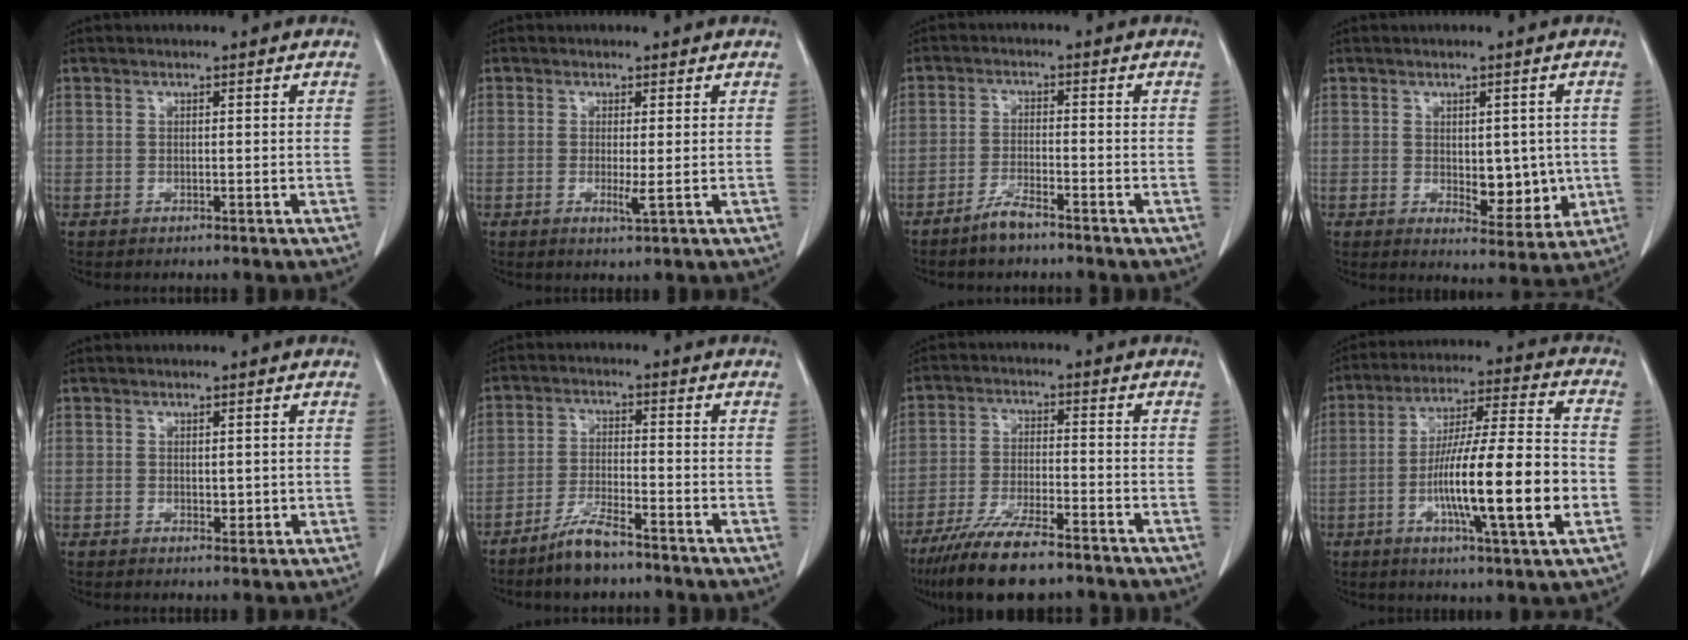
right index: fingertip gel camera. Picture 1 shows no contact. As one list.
[{"total": 1.9, "force": [-0.1, 0.1, 1.9], "torque": [-0.036, -0.007, 0.001]}, {"total": 3.8, "force": [-3.1, 0.5, 2.1], "torque": [-0.043, -0.002, -0.059]}, {"total": 7.0, "force": [-0.3, 3.6, 5.9], "torque": [-0.067, -0.006, 0.010]}, {"total": 1.8, "force": [0.1, 1.2, 1.3], "torque": [-0.016, -0.004, 0.005]}, {"total": 6.0, "force": [-4.8, 0.9, 3.6], "torque": [-0.078, -0.010, -0.090]}, {"total": 12.3, "force": [-9.5, 2.3, 7.5], "torque": [-0.132, -0.029, -0.161]}, {"total": 18.5, "force": [-4.3, 1.2, 17.9], "torque": [-0.302, -0.004, -0.070]}]